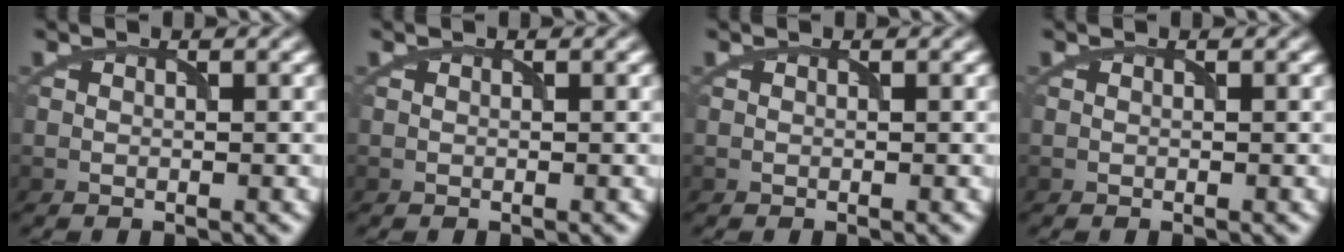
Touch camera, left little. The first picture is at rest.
{"total": 0.0}
{"total": 0.0}
{"total": 0.0}